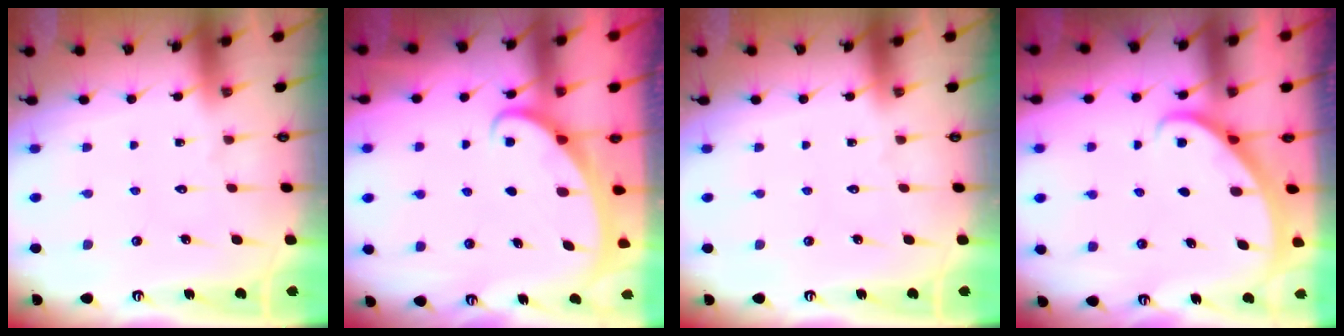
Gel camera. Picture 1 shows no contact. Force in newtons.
{"total": 2.2, "press": 2.2, "slide": 0.3}
{"total": 0.0}
{"total": 2.3, "press": 2.3, "slide": 0.2}